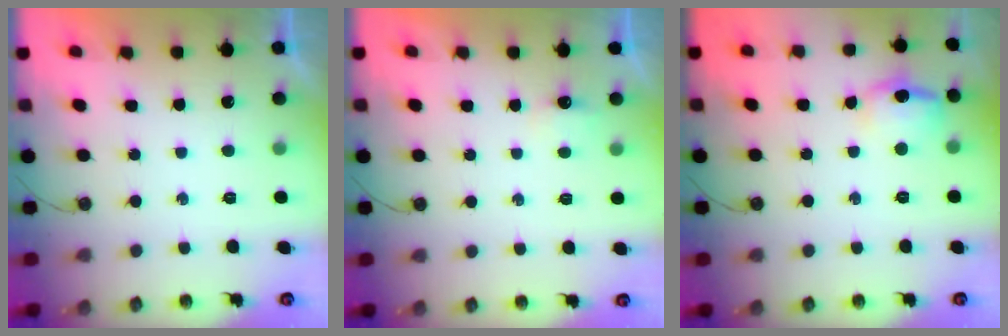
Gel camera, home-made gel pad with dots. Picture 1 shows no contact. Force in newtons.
{"total": 2.7, "press": 2.6, "slide": 0.4}
{"total": 10.8, "press": 10.7, "slide": 1.4}